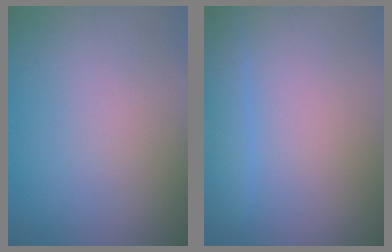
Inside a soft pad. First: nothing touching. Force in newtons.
{"total": 2.4, "press": 2.4, "slide": 0.2}